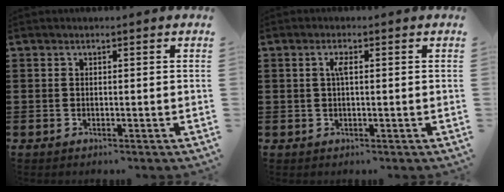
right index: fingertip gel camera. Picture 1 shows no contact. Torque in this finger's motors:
{"motor_torque": [0.26, -0.07, 0.04, 0.02]}